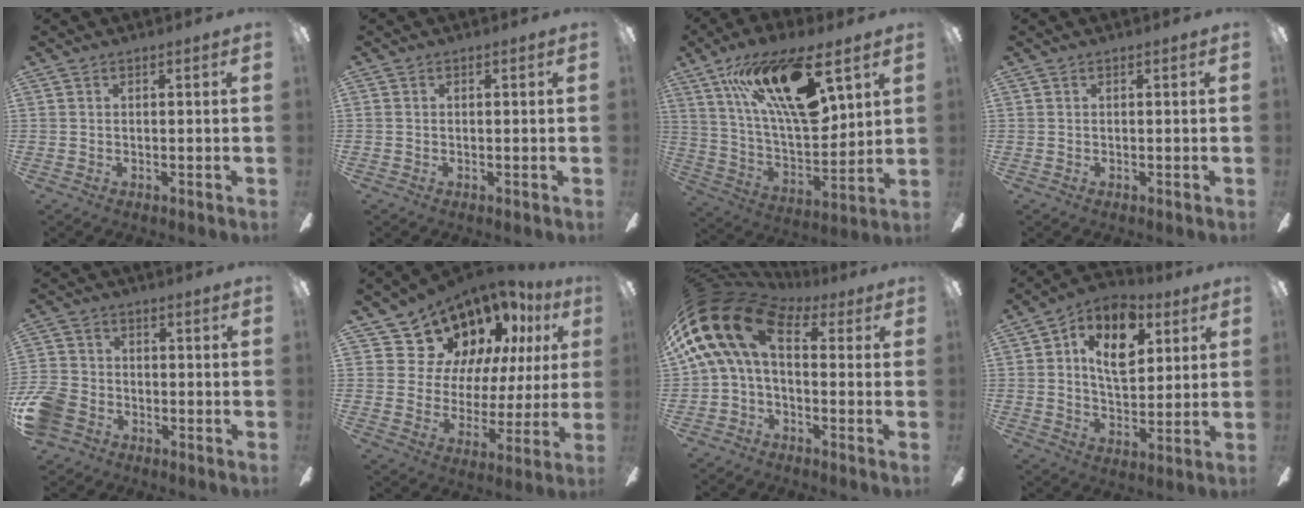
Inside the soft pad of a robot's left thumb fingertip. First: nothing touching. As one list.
[{"total": 0.0}, {"total": 25.4, "force": [14.7, 9.0, 18.7], "torque": [-0.339, -0.078, 0.245]}, {"total": 0.0}, {"total": 8.6, "force": [-4.4, 6.4, 3.8], "torque": [-0.093, 0.033, -0.084]}, {"total": 15.1, "force": [11.2, 9.2, 3.9], "torque": [-0.090, -0.083, 0.219]}, {"total": 19.8, "force": [3.3, 11.7, 15.6], "torque": [-0.325, -0.003, 0.060]}, {"total": 12.3, "force": [5.1, 7.3, 8.5], "torque": [-0.124, -0.005, 0.088]}]